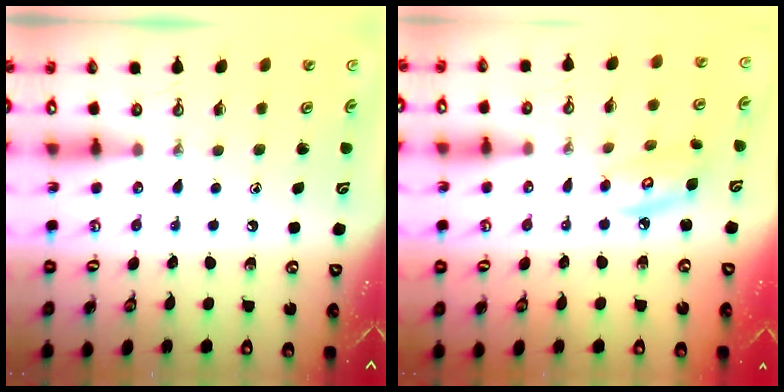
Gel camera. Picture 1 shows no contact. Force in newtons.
{"total": 6.2, "press": 6.2, "slide": 0.2}